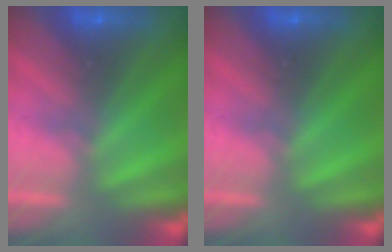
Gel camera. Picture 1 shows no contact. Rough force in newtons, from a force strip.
{"total": 0.0}